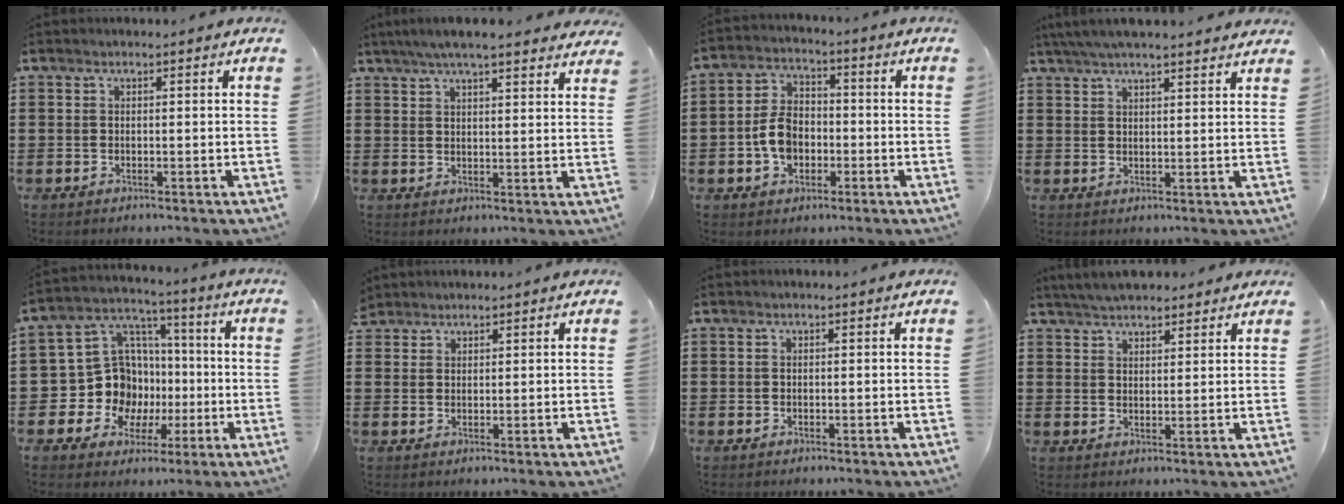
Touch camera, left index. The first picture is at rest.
{"total": 5.5, "force": [4.8, 0.4, 2.7], "torque": [-0.065, -0.008, 0.087]}
{"total": 6.3, "force": [-1.6, 4.5, 4.2], "torque": [-0.099, 0.006, -0.034]}
{"total": 4.6, "force": [4.1, 0.2, 2.0], "torque": [-0.050, -0.006, 0.075]}
{"total": 11.9, "force": [-1.7, 11.2, 3.9], "torque": [-0.125, 0.000, -0.022]}
{"total": 1.8, "force": [1.6, 0.7, -0.1], "torque": [-0.003, 0.004, 0.034]}
{"total": 0.0}
{"total": 4.5, "force": [4.2, 0.9, 1.1], "torque": [-0.033, -0.005, 0.080]}